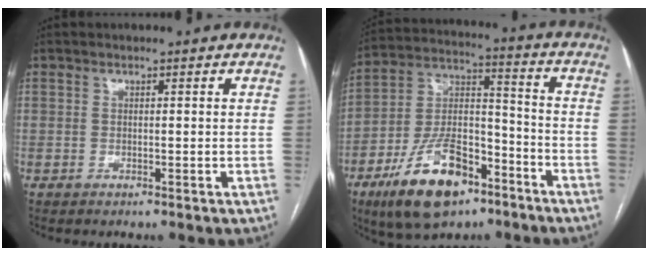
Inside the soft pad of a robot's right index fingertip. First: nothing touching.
{"total": 17.1, "force": [-10.2, 7.4, 11.5], "torque": [-0.221, 0.011, -0.175]}